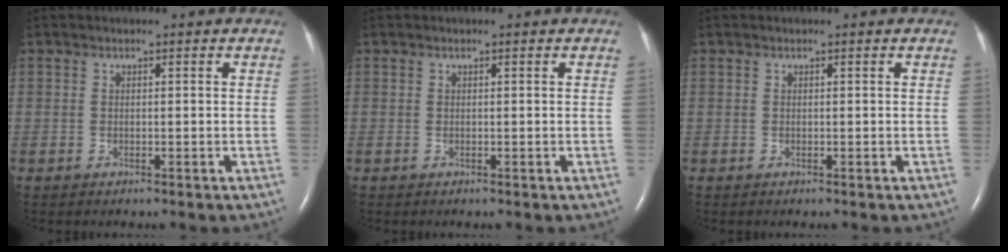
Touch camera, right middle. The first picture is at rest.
{"total": 0.0}
{"total": 0.0}